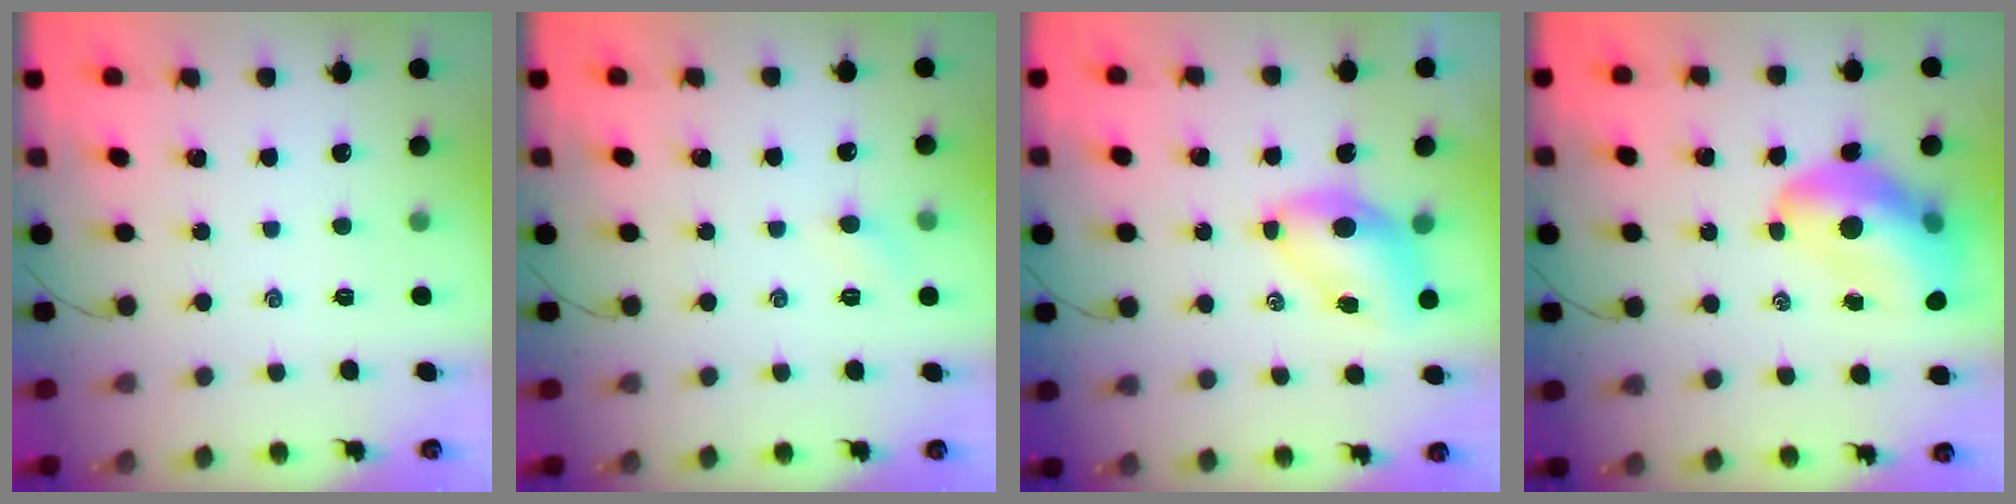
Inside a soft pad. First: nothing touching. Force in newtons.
{"total": 3.9, "press": 3.7, "slide": 1.0}
{"total": 6.7, "press": 6.7, "slide": 1.1}
{"total": 14.8, "press": 14.1, "slide": 4.4}